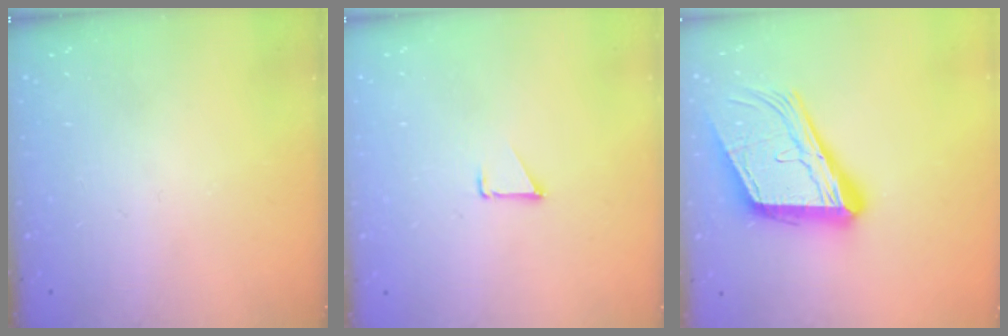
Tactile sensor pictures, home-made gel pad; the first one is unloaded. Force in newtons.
{"total": 0.7, "press": 0.7, "slide": 0.1}
{"total": 20.7, "press": 20.5, "slide": 3.2}